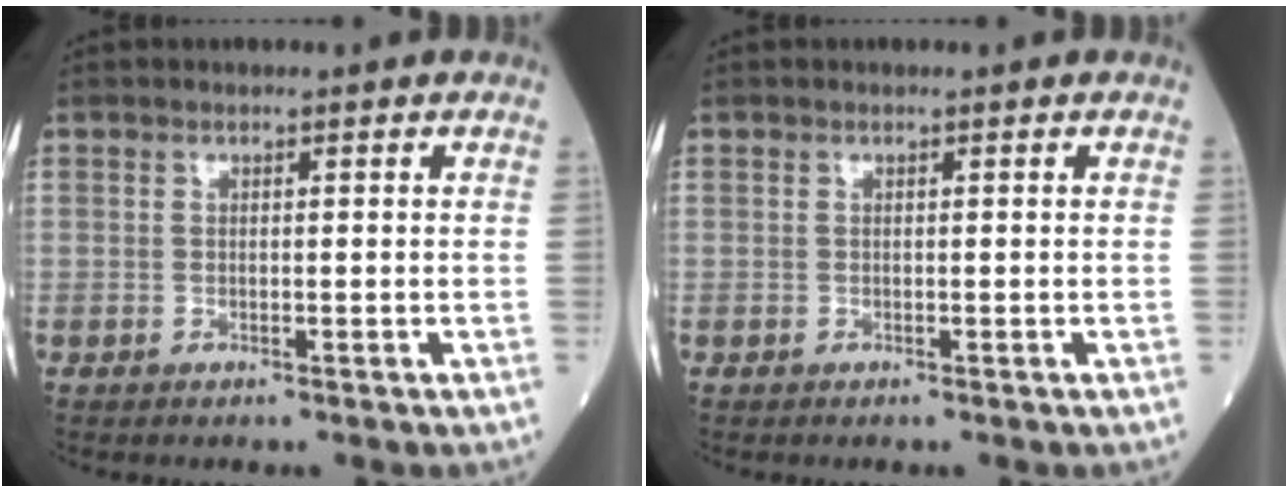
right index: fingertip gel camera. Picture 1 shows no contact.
{"total": 0.0}